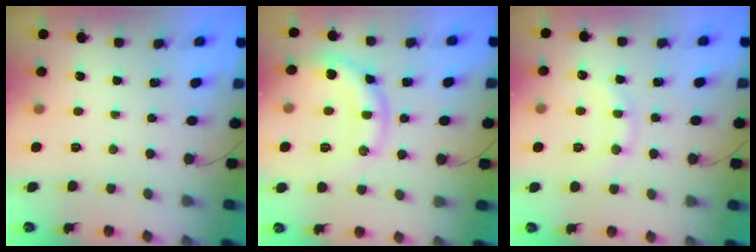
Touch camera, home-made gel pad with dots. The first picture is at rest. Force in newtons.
{"total": 12.2, "press": 12.2, "slide": 0.6}
{"total": 8.1, "press": 8.0, "slide": 1.0}